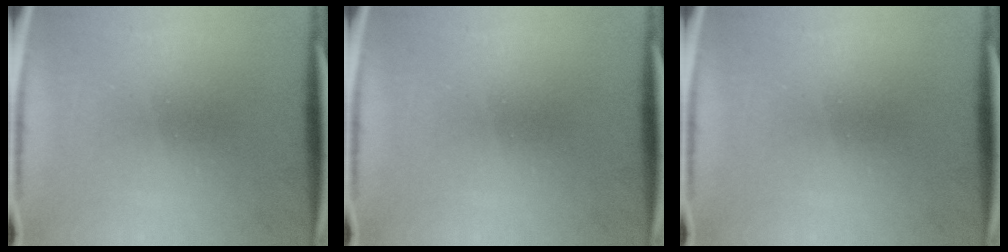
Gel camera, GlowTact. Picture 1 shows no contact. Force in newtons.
{"total": 0.0}
{"total": 0.0}